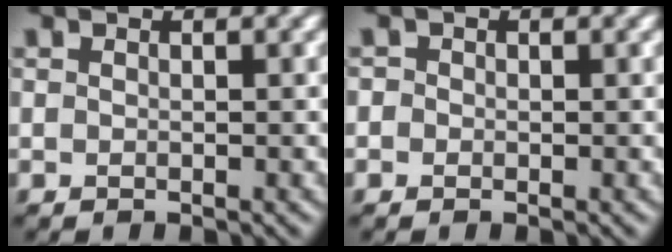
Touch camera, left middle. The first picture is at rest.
{"total": 0.6, "force": [0.0, 0.6, 0.1], "torque": [-0.001, -0.004, -0.005]}